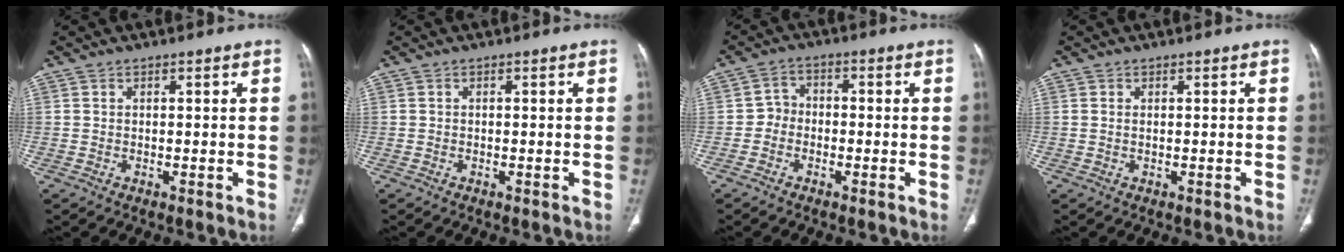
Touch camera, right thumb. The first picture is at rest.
{"total": 0.0}
{"total": 3.6, "force": [-1.4, 3.0, 1.4], "torque": [-0.006, 0.019, -0.035]}
{"total": 0.5, "force": [0.2, 0.2, 0.5], "torque": [-0.016, 0.004, 0.005]}